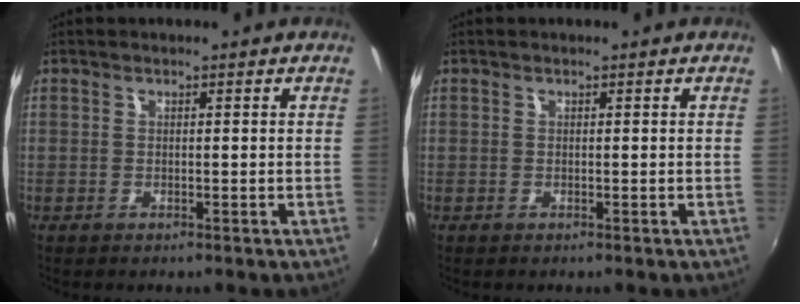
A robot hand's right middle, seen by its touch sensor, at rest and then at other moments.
{"total": 0.0}